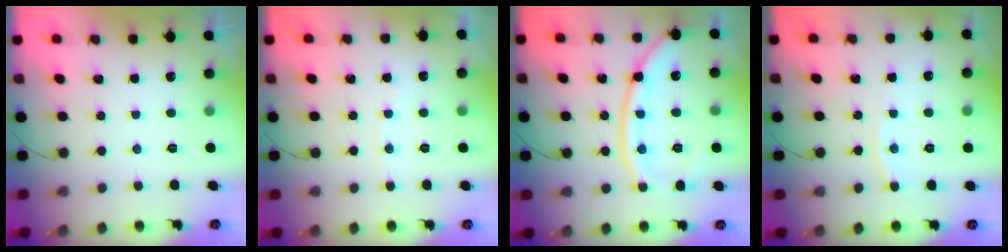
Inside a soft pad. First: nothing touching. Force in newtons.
{"total": 2.0, "press": 2.0, "slide": 0.3}
{"total": 14.4, "press": 14.4, "slide": 1.0}
{"total": 4.4, "press": 4.3, "slide": 0.5}